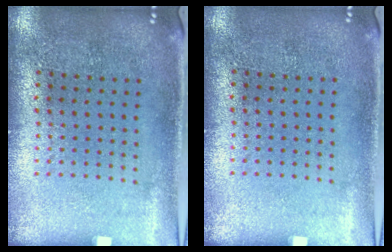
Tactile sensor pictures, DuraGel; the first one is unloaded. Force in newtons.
{"total": 0.0}